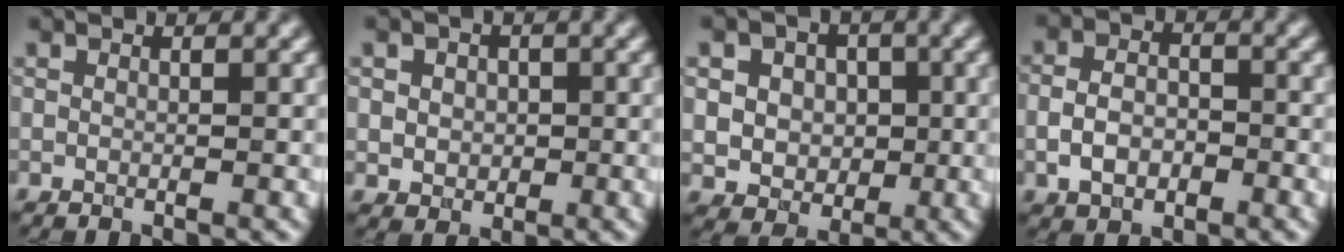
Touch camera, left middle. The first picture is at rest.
{"total": 2.7, "force": [0.4, 2.3, 1.4], "torque": [-0.019, 0.007, 0.001]}
{"total": 6.6, "force": [1.3, 5.7, 3.2], "torque": [-0.049, 0.023, 0.011]}
{"total": 3.5, "force": [-1.1, 2.4, 2.4], "torque": [-0.047, -0.001, -0.024]}